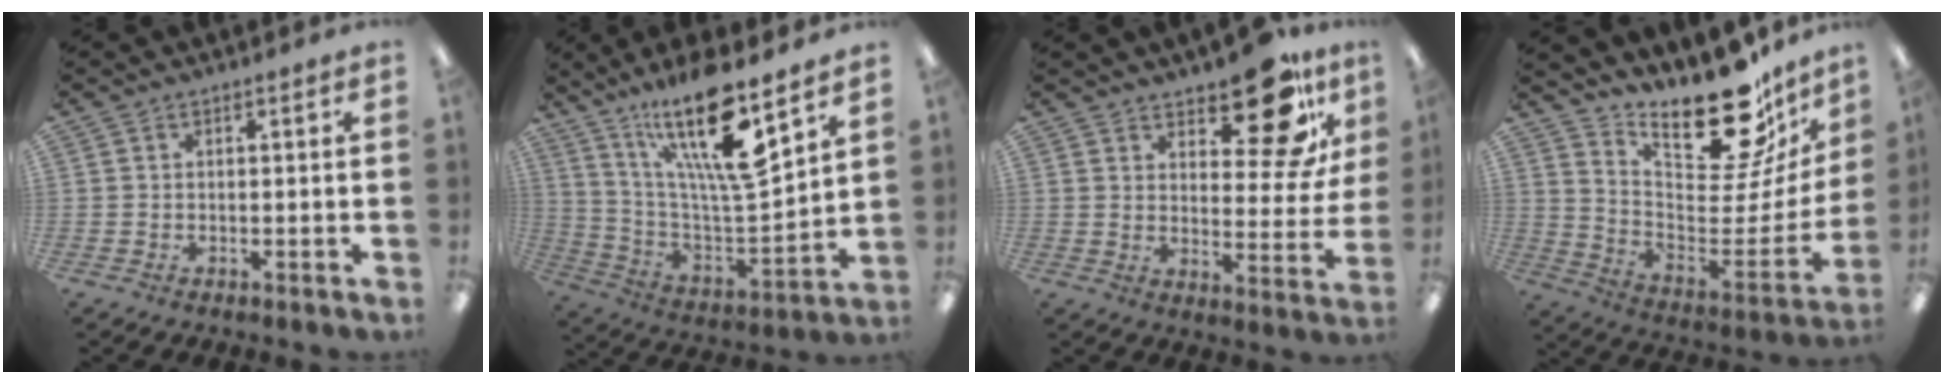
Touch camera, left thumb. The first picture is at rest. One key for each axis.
{"total": 20.6, "fx": 14.1, "fy": 4.6, "fz": 14.2, "tx": -0.269, "ty": -0.089, "tz": 0.232}
{"total": 16.3, "fx": 11.2, "fy": 6.3, "fz": 9.9, "tx": -0.120, "ty": -0.073, "tz": 0.185}
{"total": 22.9, "fx": 18.9, "fy": 7.1, "fz": 10.9, "tx": -0.141, "ty": -0.156, "tz": 0.315}